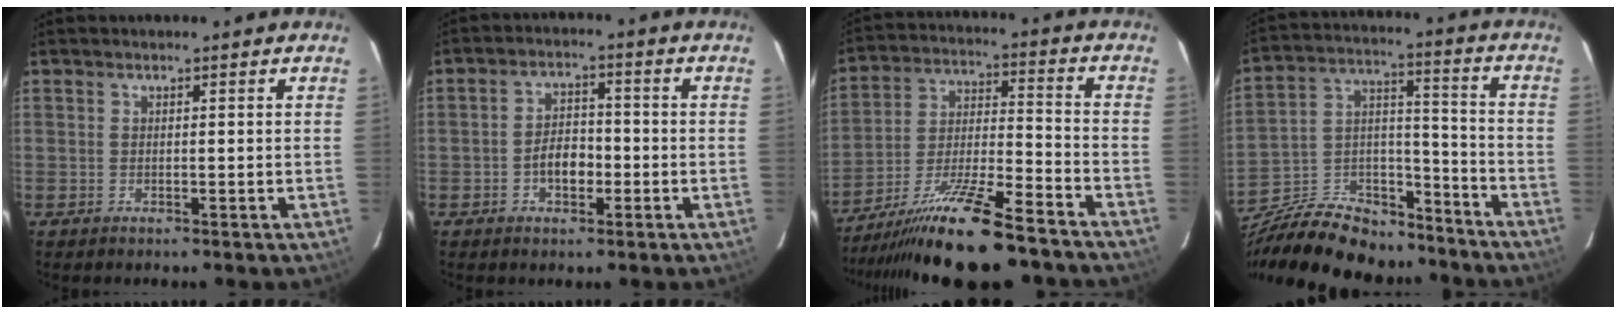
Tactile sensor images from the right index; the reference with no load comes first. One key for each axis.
{"total": 5.0, "fx": -1.7, "fy": 3.0, "fz": 3.6, "tx": -0.068, "ty": 0.011, "tz": -0.027}
{"total": 20.5, "fx": -16.7, "fy": 2.9, "fz": 11.6, "tx": -0.222, "ty": -0.032, "tz": -0.271}
{"total": 24.8, "fx": -19.0, "fy": 11.0, "fz": 11.6, "tx": -0.247, "ty": 0.034, "tz": -0.293}